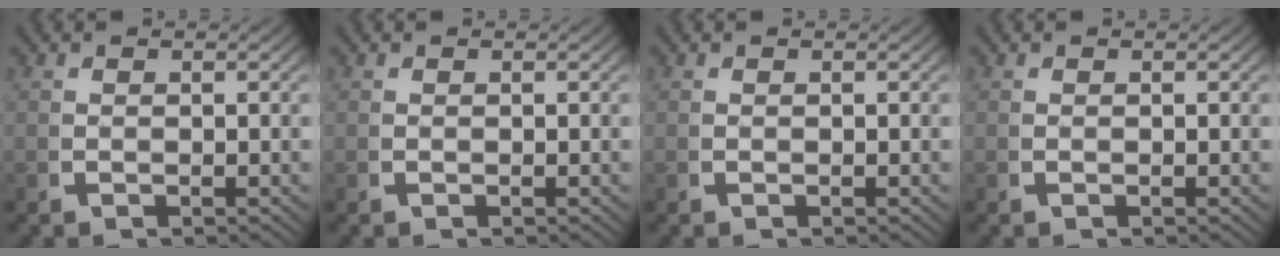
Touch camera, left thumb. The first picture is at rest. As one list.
[{"total": 0.0}, {"total": 0.0}, {"total": 0.0}]